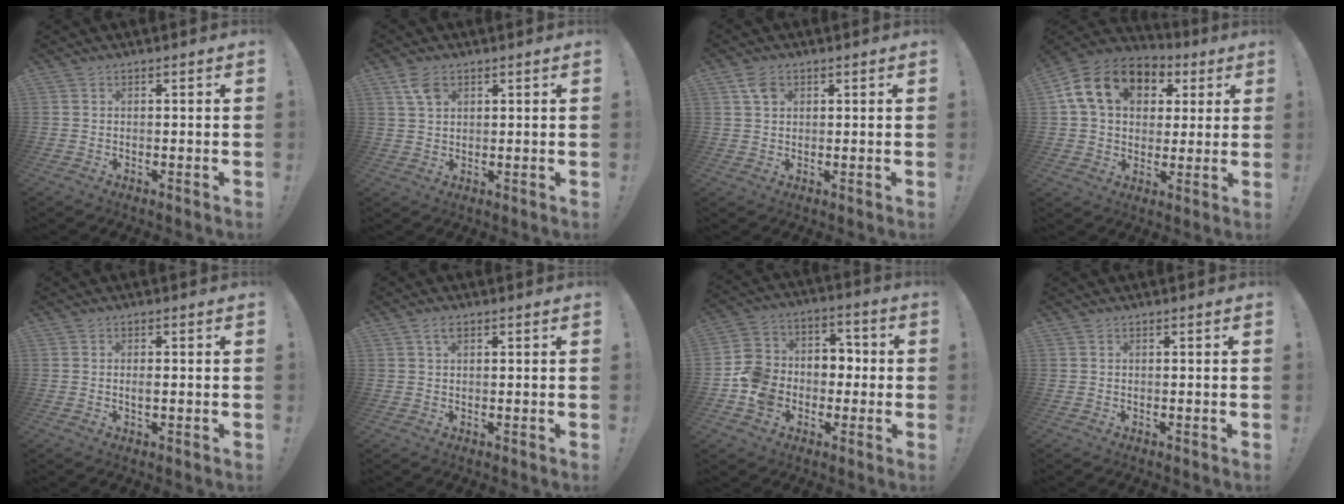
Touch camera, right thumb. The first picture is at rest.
{"total": 5.3, "force": [2.8, 3.2, 3.1], "torque": [-0.049, -0.006, 0.054]}
{"total": 4.1, "force": [2.0, 2.8, 2.2], "torque": [-0.039, 0.002, 0.038]}
{"total": 17.0, "force": [6.2, 12.1, 10.2], "torque": [-0.169, -0.001, 0.117]}
{"total": 1.3, "force": [-0.3, 0.3, 1.2], "torque": [-0.017, -0.001, -0.007]}
{"total": 2.7, "force": [1.4, 1.3, 1.9], "torque": [-0.034, 0.000, 0.022]}
{"total": 13.1, "force": [-4.6, 11.3, 4.7], "torque": [-0.067, 0.042, -0.075]}
{"total": 0.0}